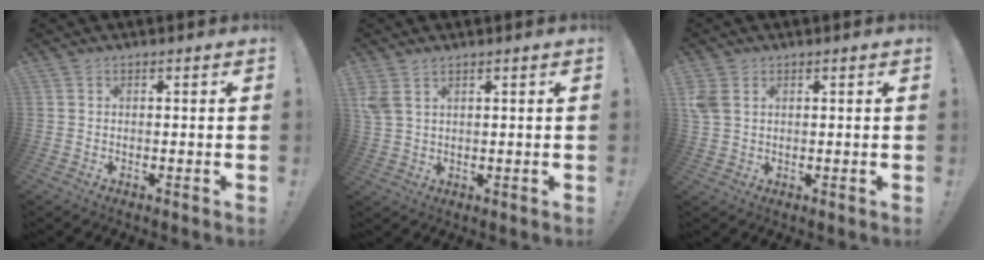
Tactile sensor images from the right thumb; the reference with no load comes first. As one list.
[{"total": 4.2, "force": [2.6, 2.1, 2.6], "torque": [-0.052, -0.009, 0.052]}, {"total": 4.7, "force": [1.8, 3.2, 3.0], "torque": [-0.063, -0.001, 0.037]}]